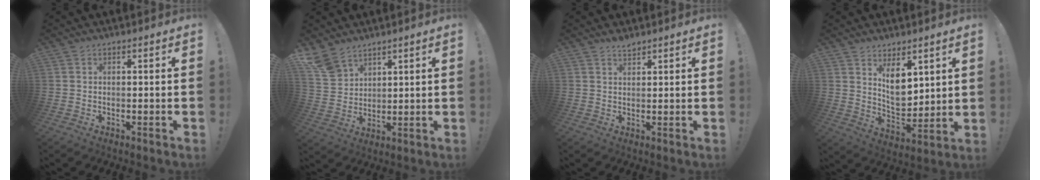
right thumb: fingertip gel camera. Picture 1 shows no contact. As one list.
[{"total": 8.5, "force": [7.0, 4.5, 1.6], "torque": [-0.039, -0.043, 0.141]}, {"total": 2.2, "force": [2.1, 0.3, 0.6], "torque": [0.000, -0.016, 0.036]}, {"total": 9.9, "force": [5.3, 6.3, 5.6], "torque": [-0.070, -0.036, 0.104]}]